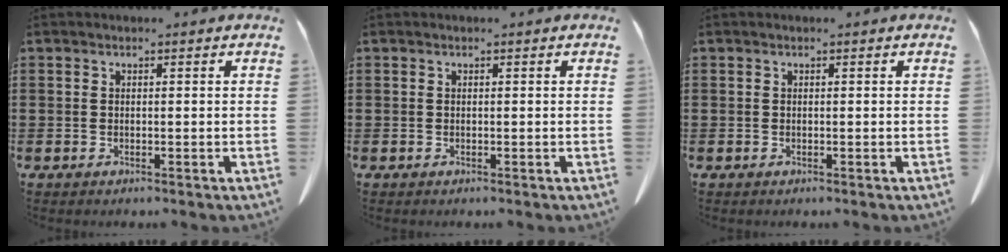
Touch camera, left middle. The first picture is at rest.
{"total": 0.0}
{"total": 0.0}